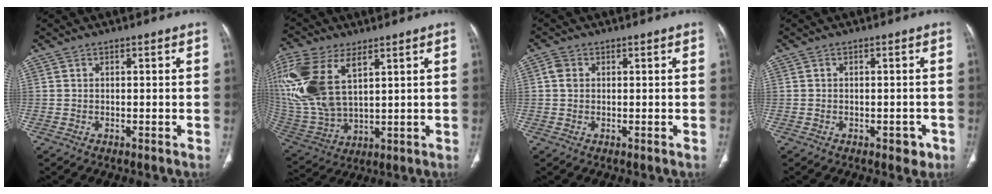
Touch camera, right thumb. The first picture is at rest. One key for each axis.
{"total": 20.3, "fx": 7.9, "fy": 10.9, "fz": 15.2, "tx": -0.352, "ty": -0.018, "tz": 0.164}
{"total": 1.9, "fx": 0.4, "fy": 1.5, "fz": 1.1, "tx": -0.019, "ty": 0.004, "tz": 0.007}
{"total": 2.6, "fx": -1.3, "fy": 1.7, "fz": 1.6, "tx": -0.003, "ty": 0.005, "tz": -0.013}